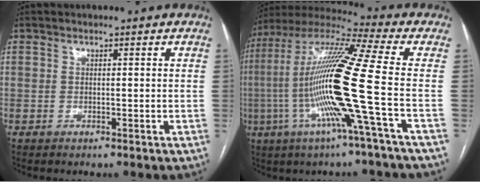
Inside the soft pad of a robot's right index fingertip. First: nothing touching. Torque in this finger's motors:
{"motor_torque": [2.14, 0.00, 1.06, 0.21]}